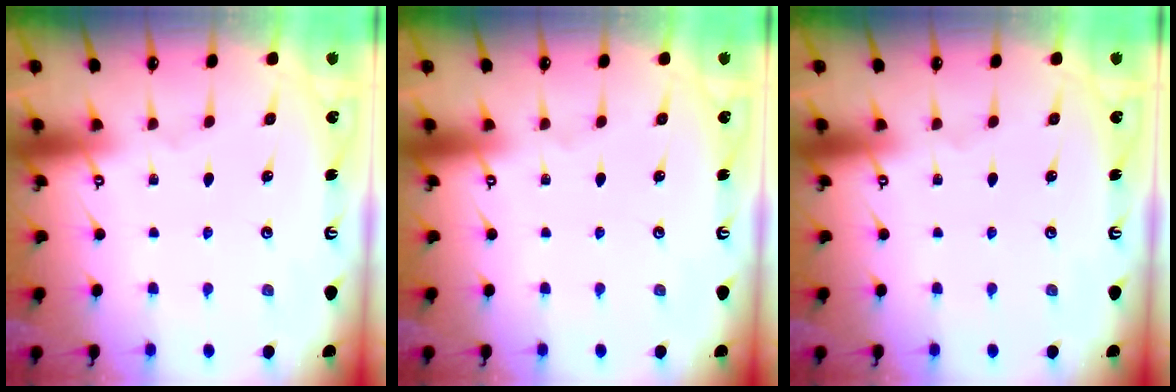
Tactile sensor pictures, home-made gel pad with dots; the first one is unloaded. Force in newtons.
{"total": 0.0}
{"total": 0.0}